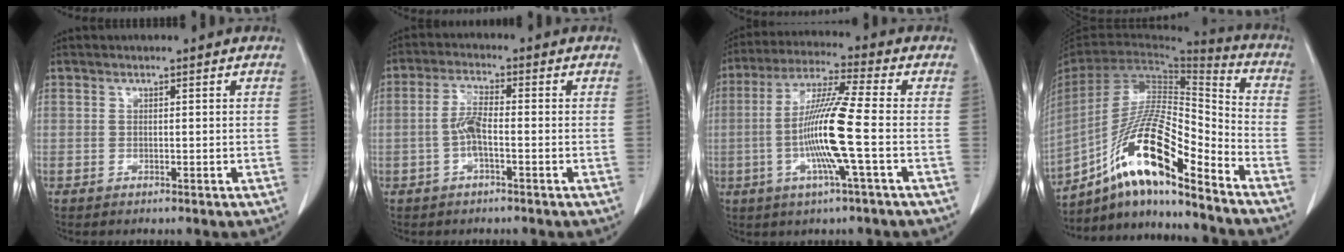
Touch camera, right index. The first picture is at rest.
{"total": 4.2, "force": [-0.9, 0.9, 4.0], "torque": [-0.083, 0.009, -0.019]}
{"total": 11.9, "force": [-2.2, -0.8, 11.7], "torque": [-0.227, -0.003, -0.048]}
{"total": 18.9, "force": [-12.7, 2.1, 13.9], "torque": [-0.286, -0.003, -0.231]}